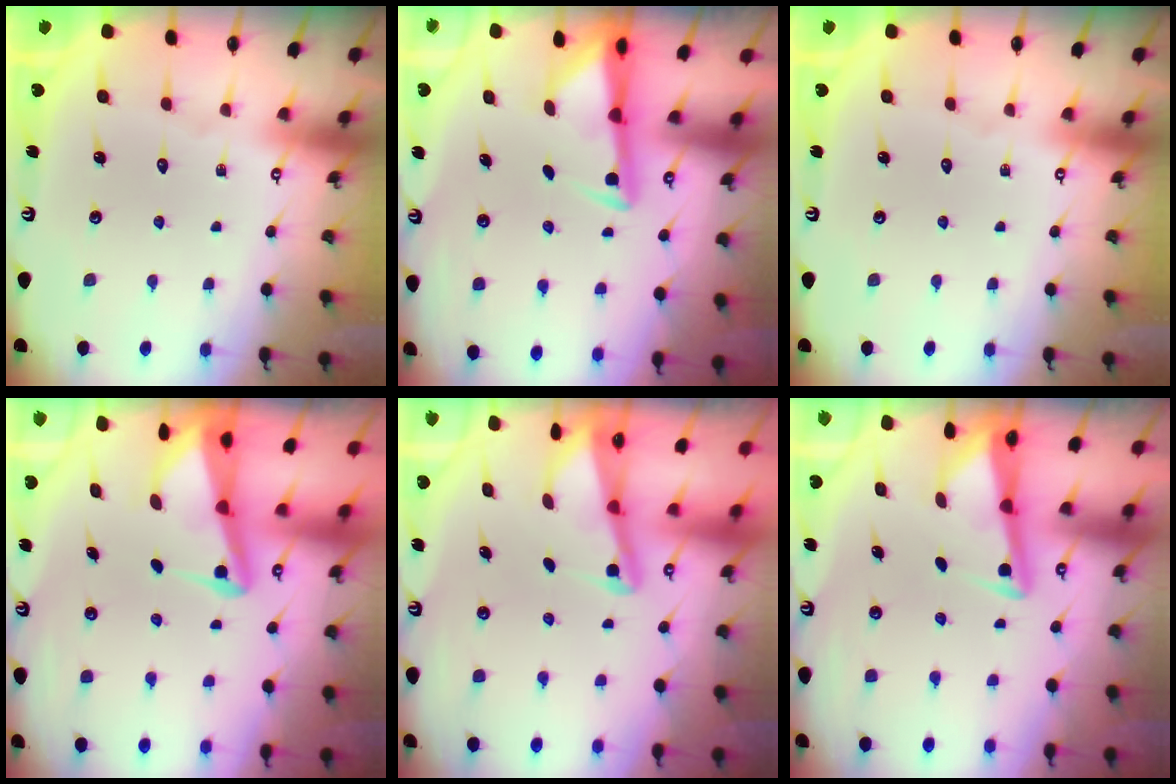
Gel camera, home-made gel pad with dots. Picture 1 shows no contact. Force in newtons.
{"total": 2.8, "press": 2.8, "slide": 0.5}
{"total": 0.0}
{"total": 3.5, "press": 3.5, "slide": 0.7}
{"total": 2.2, "press": 2.1, "slide": 0.3}
{"total": 3.1, "press": 3.1, "slide": 0.4}